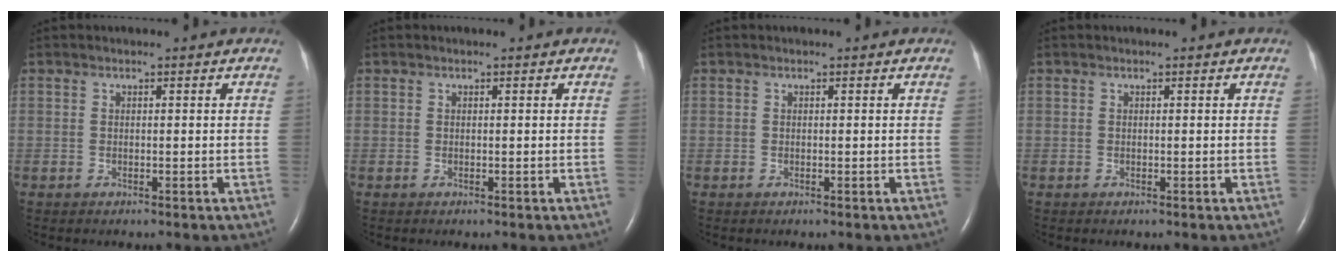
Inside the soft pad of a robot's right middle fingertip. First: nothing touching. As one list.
[{"total": 0.0}, {"total": 0.0}, {"total": 0.0}]